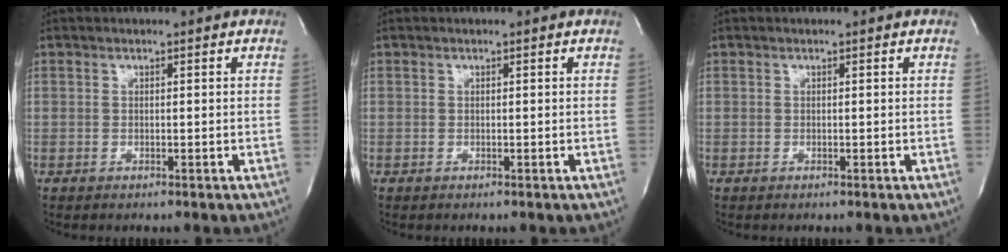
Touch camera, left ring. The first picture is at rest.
{"total": 0.0}
{"total": 0.0}